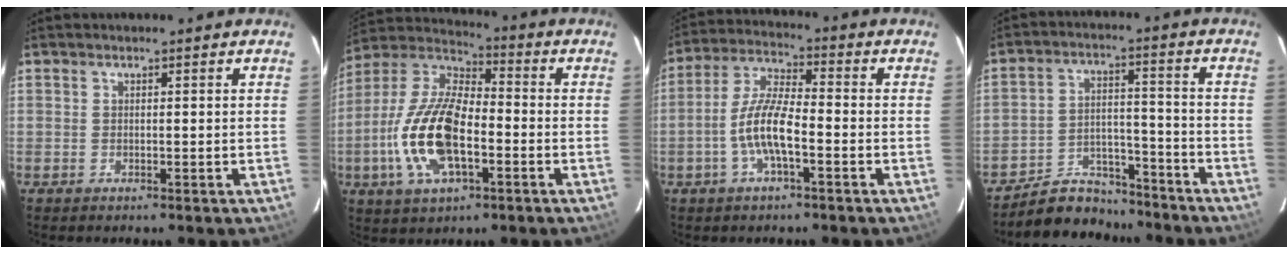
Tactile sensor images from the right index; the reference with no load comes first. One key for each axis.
{"total": 17.7, "fx": -4.6, "fy": 8.1, "fz": 15.1, "tx": -0.321, "ty": -0.002, "tz": -0.090}
{"total": 8.8, "fx": -3.1, "fy": 2.3, "fz": 8.0, "tx": -0.170, "ty": 0.007, "tz": -0.060}
{"total": 12.0, "fx": -10.9, "fy": 4.6, "fz": 2.0, "tx": -0.055, "ty": 0.030, "tz": -0.168}